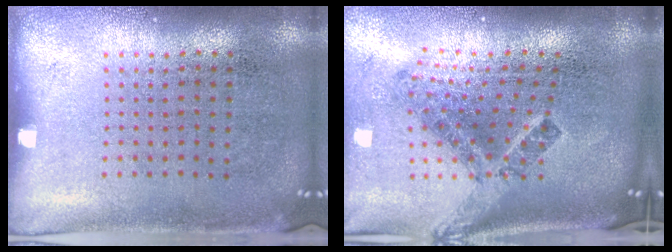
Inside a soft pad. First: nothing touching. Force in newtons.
{"total": 3.0, "press": 1.7, "slide": 2.4}